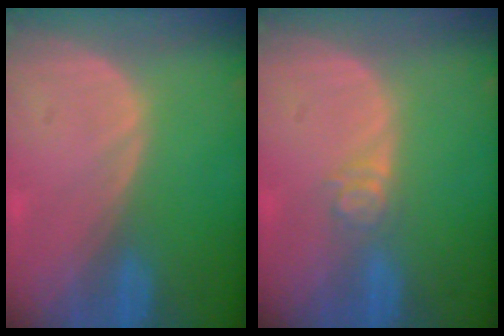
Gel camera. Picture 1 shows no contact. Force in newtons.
{"total": 3.0, "press": 2.5, "slide": 1.7}